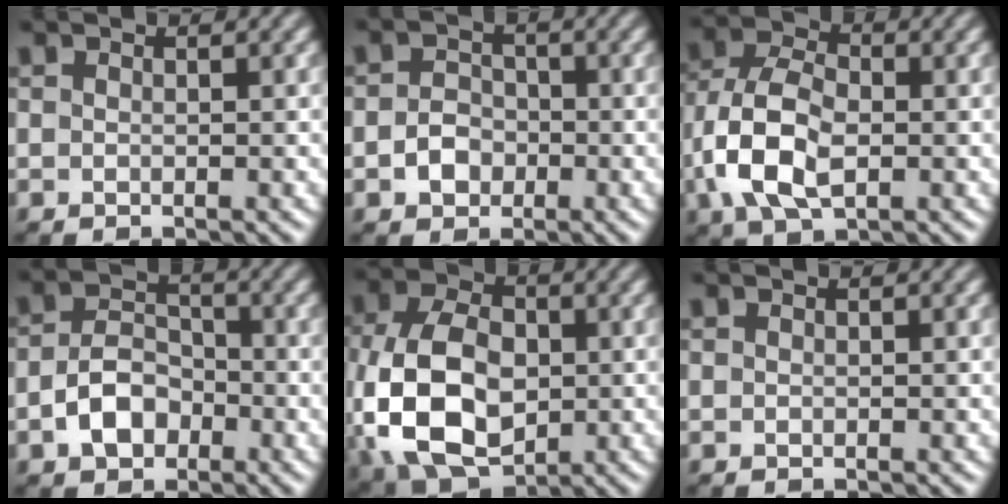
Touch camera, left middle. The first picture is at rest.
{"total": 2.6, "force": [-0.8, 2.1, 1.2], "torque": [-0.020, -0.001, -0.018]}
{"total": 7.6, "force": [-1.4, 4.8, 5.7], "torque": [-0.130, 0.002, -0.033]}
{"total": 4.2, "force": [-1.6, 2.9, 2.5], "torque": [-0.046, 0.003, -0.033]}
{"total": 11.7, "force": [-1.7, 8.0, 8.4], "torque": [-0.187, -0.014, -0.039]}
{"total": 0.0}